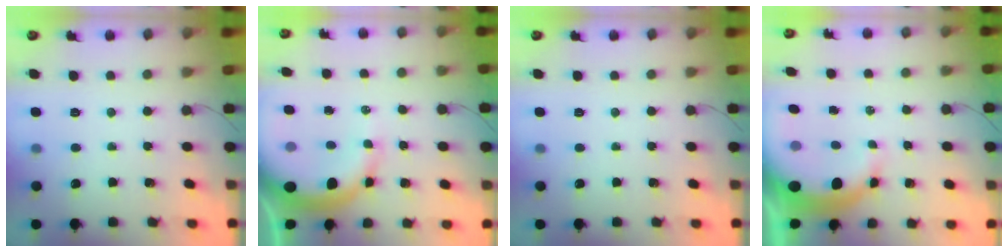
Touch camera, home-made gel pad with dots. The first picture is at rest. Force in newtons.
{"total": 13.4, "press": 13.2, "slide": 2.8}
{"total": 0.0}
{"total": 11.2, "press": 10.9, "slide": 2.2}